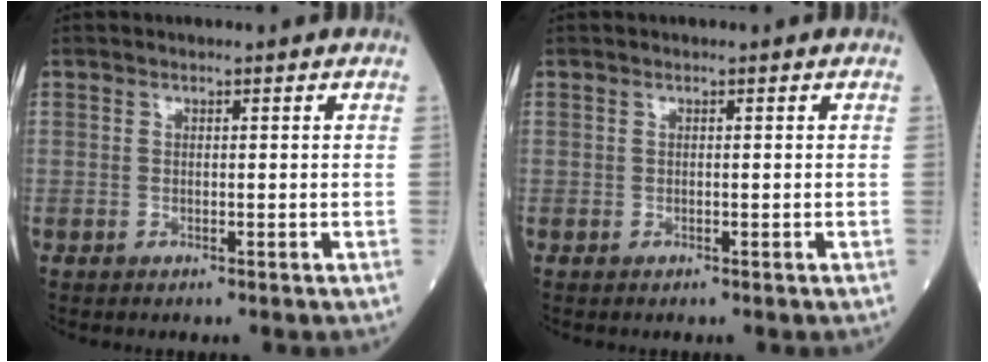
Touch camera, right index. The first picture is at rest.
{"total": 0.0}